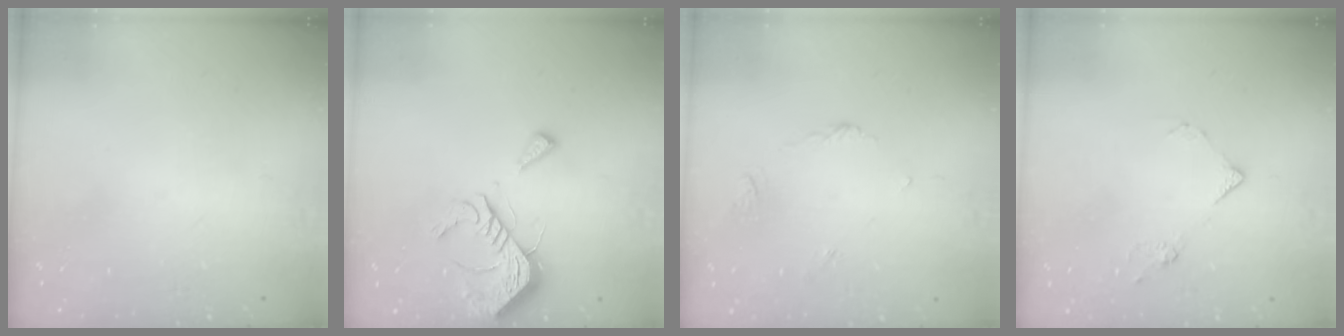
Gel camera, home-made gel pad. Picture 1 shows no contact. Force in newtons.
{"total": 12.7, "press": 12.7, "slide": 0.5}
{"total": 2.9, "press": 2.9, "slide": 0.3}
{"total": 6.1, "press": 6.1, "slide": 0.8}